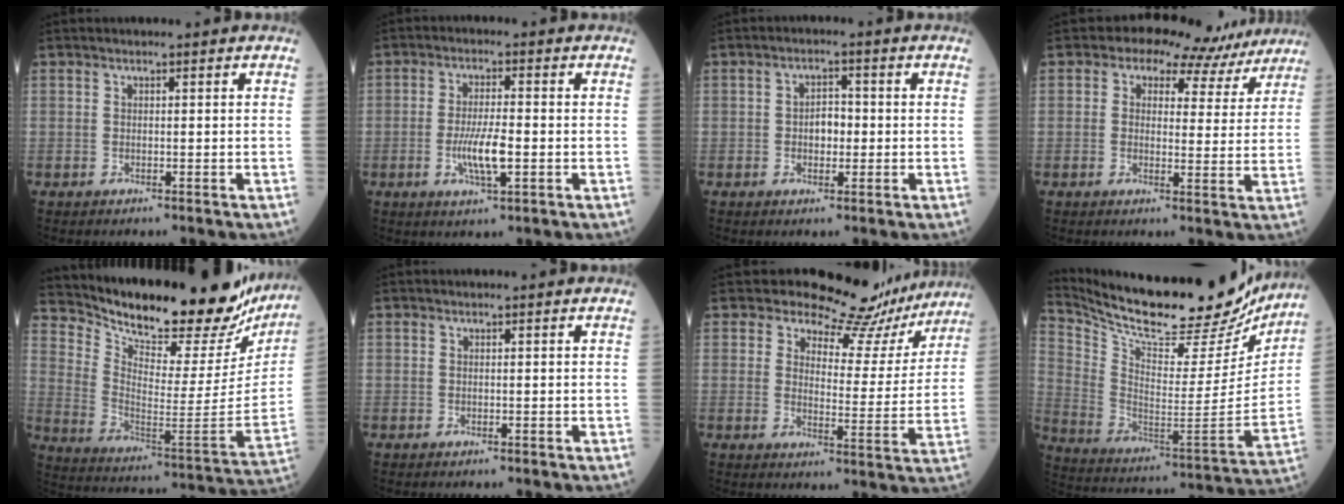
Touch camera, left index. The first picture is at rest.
{"total": 5.7, "force": [-1.5, 1.0, 5.5], "torque": [-0.105, -0.008, -0.026]}
{"total": 3.2, "force": [-0.4, 1.9, 2.5], "torque": [-0.034, 0.009, -0.007]}
{"total": 9.4, "force": [7.1, 5.4, 2.8], "torque": [-0.012, 0.022, 0.065]}
{"total": 27.9, "force": [25.3, 5.3, 10.6], "torque": [-0.174, -0.085, 0.348]}
{"total": 0.0}
{"total": 13.9, "force": [13.2, 3.8, 2.4], "torque": [-0.010, -0.046, 0.138]}
{"total": 27.7, "force": [24.6, 5.7, 11.3], "torque": [-0.191, -0.053, 0.356]}